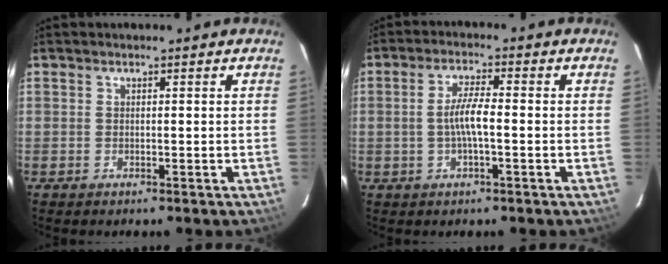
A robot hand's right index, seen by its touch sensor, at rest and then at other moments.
{"total": 4.7, "force": [-0.8, 0.7, 4.6], "torque": [-0.089, 0.004, -0.014]}